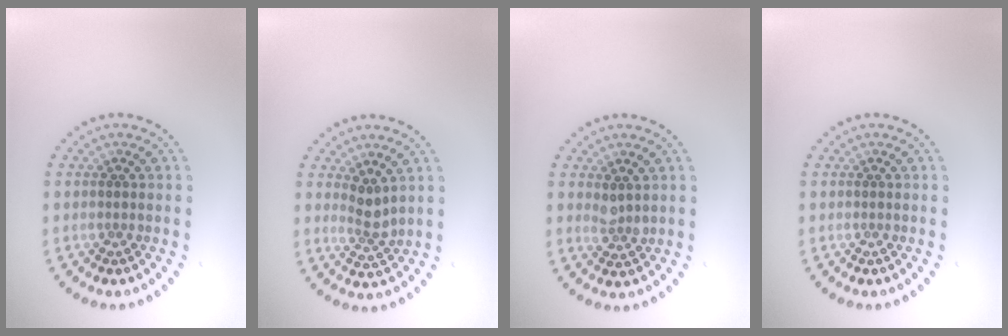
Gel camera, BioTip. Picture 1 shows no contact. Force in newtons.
{"total": 2.0, "press": 1.6, "slide": 1.3}
{"total": 1.6, "press": 1.3, "slide": 0.9}
{"total": 0.0}